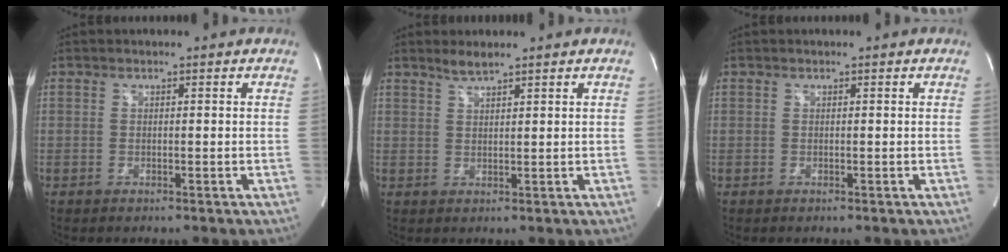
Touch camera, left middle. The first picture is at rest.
{"total": 2.1, "force": [1.8, -0.1, 0.9], "torque": [-0.024, 0.001, 0.039]}
{"total": 0.0}